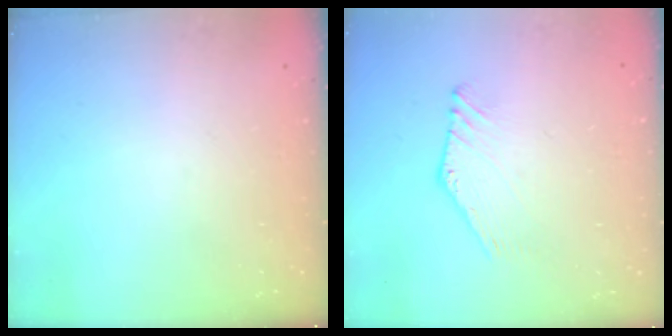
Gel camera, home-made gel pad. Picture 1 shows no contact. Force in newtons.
{"total": 2.1, "press": 2.1, "slide": 0.1}